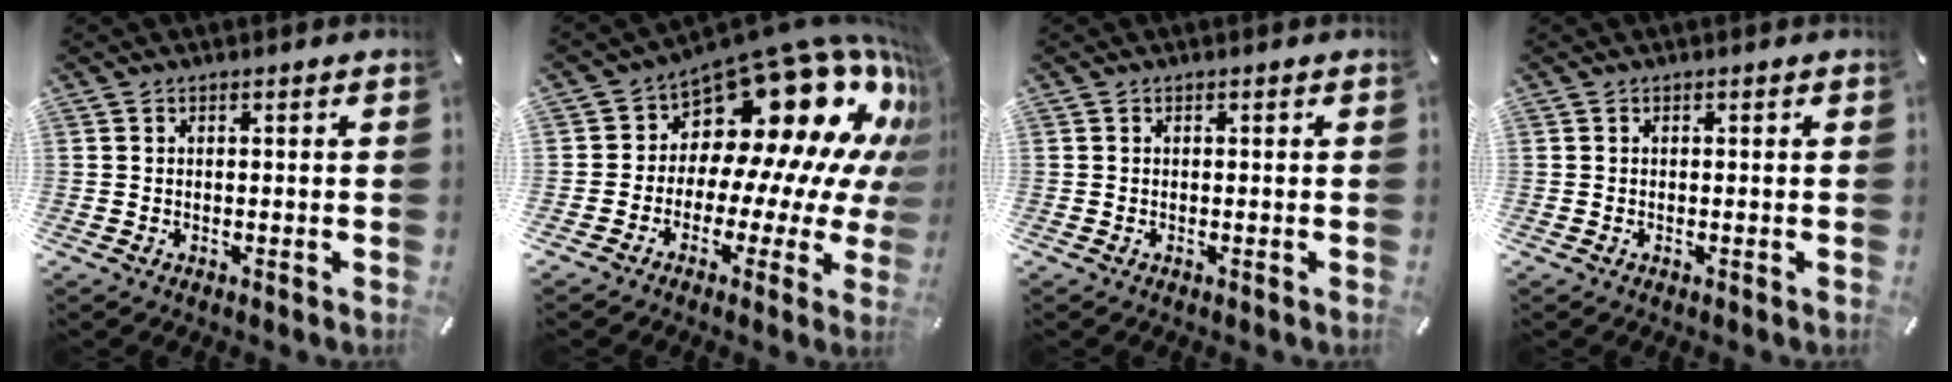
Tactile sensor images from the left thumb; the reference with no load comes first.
{"total": 20.8, "force": [11.6, 11.2, 13.2], "torque": [-0.201, -0.117, 0.203]}
{"total": 0.0}
{"total": 0.0}